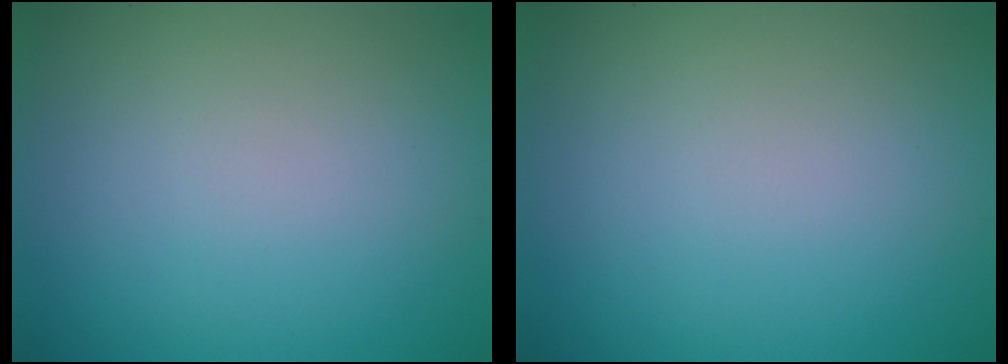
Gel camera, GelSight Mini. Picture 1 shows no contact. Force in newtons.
{"total": 0.0}